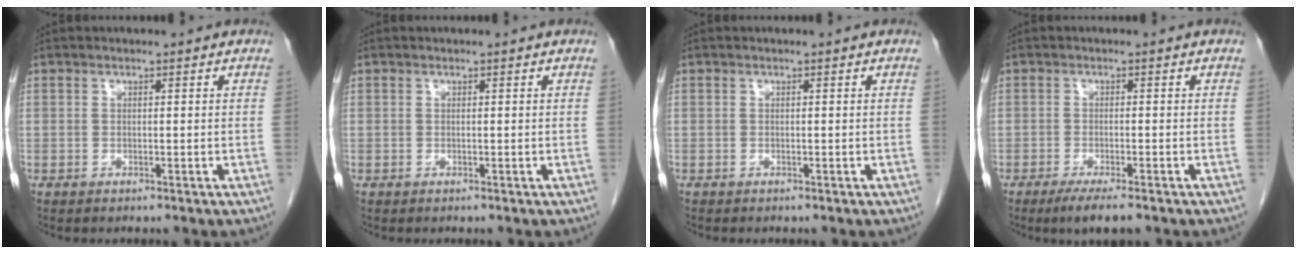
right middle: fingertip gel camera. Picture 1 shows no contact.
{"total": 0.0}
{"total": 0.0}
{"total": 4.9, "force": [-3.5, 0.6, 3.4], "torque": [-0.052, -0.012, -0.052]}